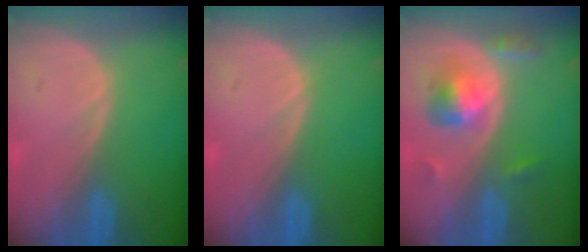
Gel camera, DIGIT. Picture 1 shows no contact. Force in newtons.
{"total": 0.0}
{"total": 5.8, "press": 5.2, "slide": 2.5}